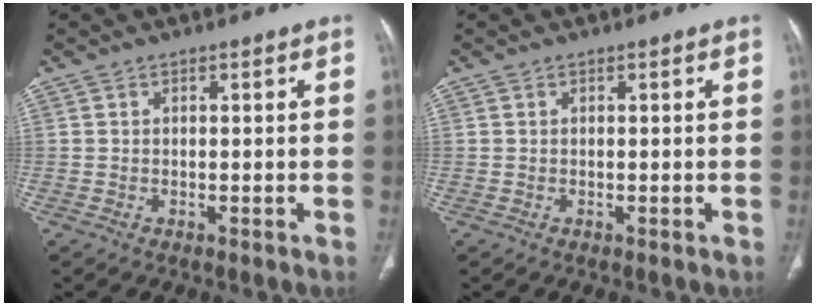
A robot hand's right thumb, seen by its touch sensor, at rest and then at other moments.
{"total": 0.0}